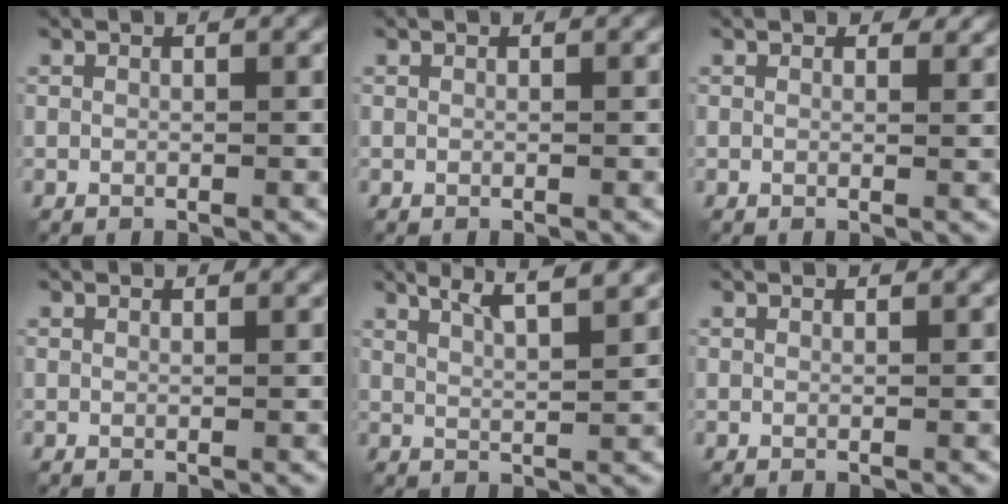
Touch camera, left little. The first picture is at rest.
{"total": 0.0}
{"total": 1.1, "force": [0.8, 0.5, 0.4], "torque": [-0.004, -0.004, 0.012]}
{"total": 1.6, "force": [1.5, 0.3, 0.4], "torque": [-0.009, 0.001, 0.012]}
{"total": 6.5, "force": [4.5, 1.6, 4.4], "torque": [-0.049, 0.025, 0.045]}
{"total": 0.8, "force": [0.8, 0.1, 0.2], "torque": [-0.007, -0.003, 0.008]}